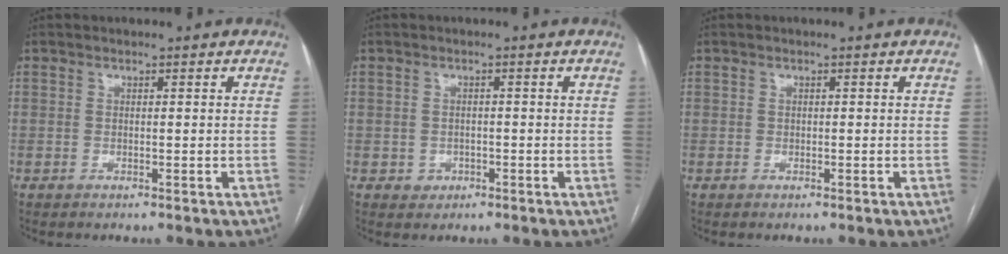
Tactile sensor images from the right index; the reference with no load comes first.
{"total": 2.0, "force": [-0.7, 1.8, 0.2], "torque": [0.003, 0.007, -0.006]}
{"total": 0.0}